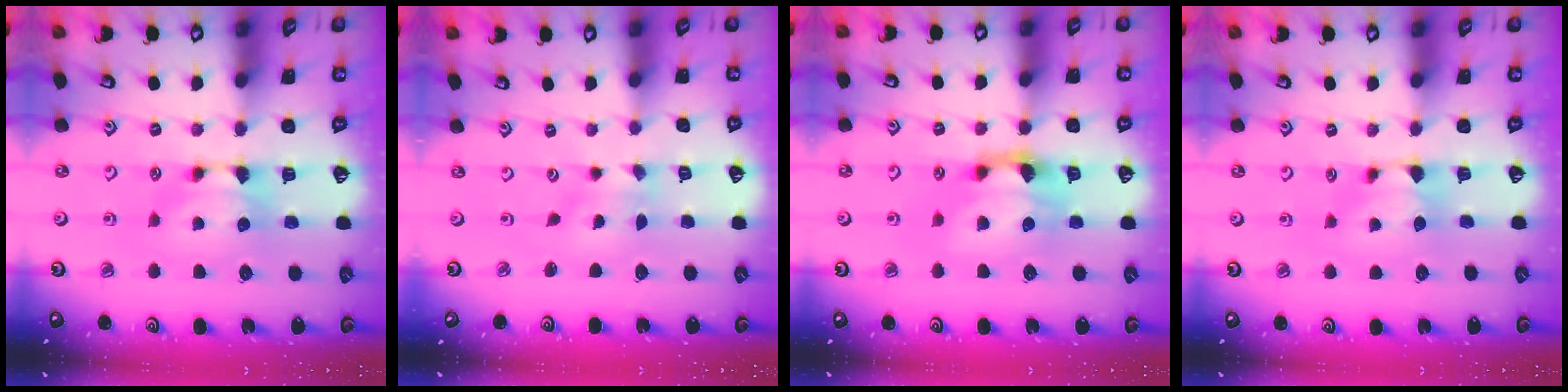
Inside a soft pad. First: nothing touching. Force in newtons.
{"total": 2.5, "press": 2.3, "slide": 0.9}
{"total": 2.8, "press": 2.4, "slide": 1.5}
{"total": 0.8, "press": 0.5, "slide": 0.6}